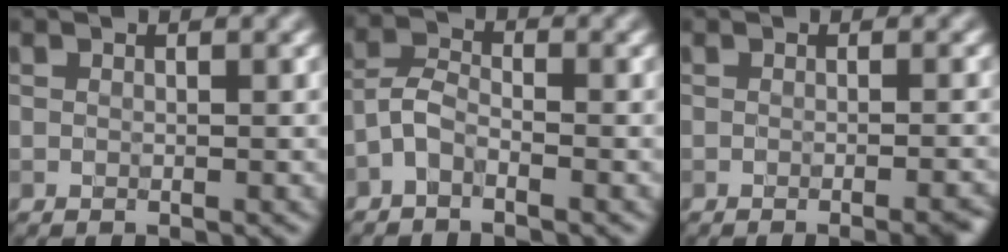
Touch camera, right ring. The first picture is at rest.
{"total": 2.0, "force": [-1.4, 0.7, 1.2], "torque": [-0.026, 0.010, -0.038]}
{"total": 3.6, "force": [-1.6, 1.3, 3.0], "torque": [-0.008, 0.010, -0.014]}